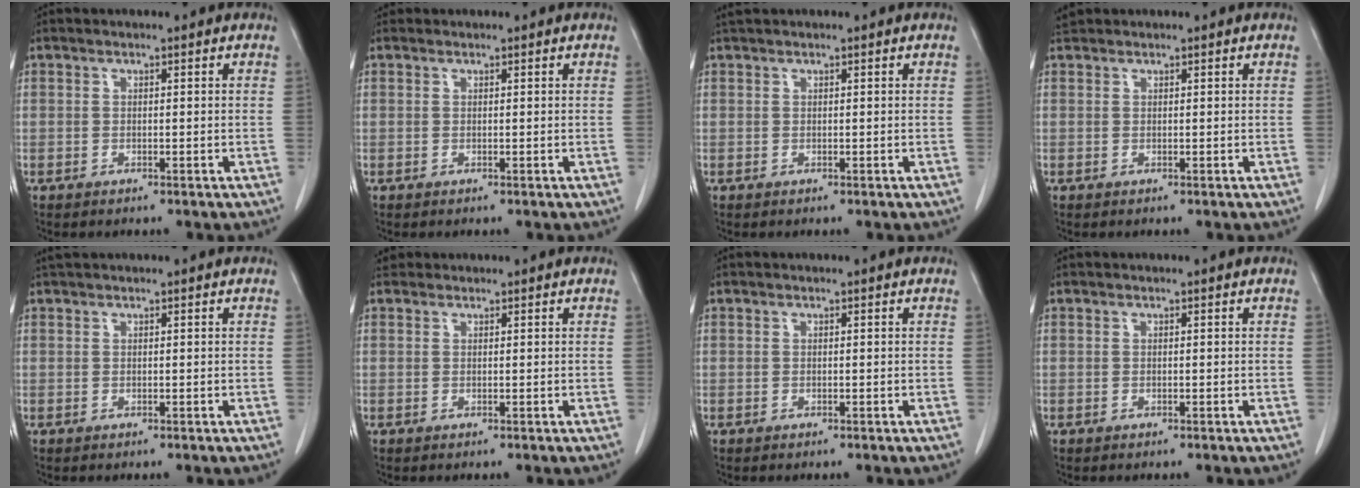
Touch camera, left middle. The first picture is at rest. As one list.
[{"total": 0.0}, {"total": 0.7, "force": [0.7, -0.2, 0.2], "torque": [-0.010, 0.012, 0.019]}, {"total": 0.9, "force": [0.8, 0.2, -0.1], "torque": [-0.009, 0.012, 0.019]}, {"total": 1.0, "force": [1.0, -0.1, 0.4], "torque": [-0.011, 0.016, 0.023]}, {"total": 1.1, "force": [1.0, 0.6, -0.1], "torque": [0.000, 0.011, 0.015]}, {"total": 0.0}, {"total": 0.0}]